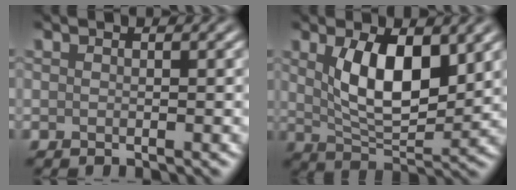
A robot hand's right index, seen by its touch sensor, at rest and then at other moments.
{"total": 7.0, "force": [2.1, 3.2, 5.9], "torque": [-0.109, -0.007, 0.043]}